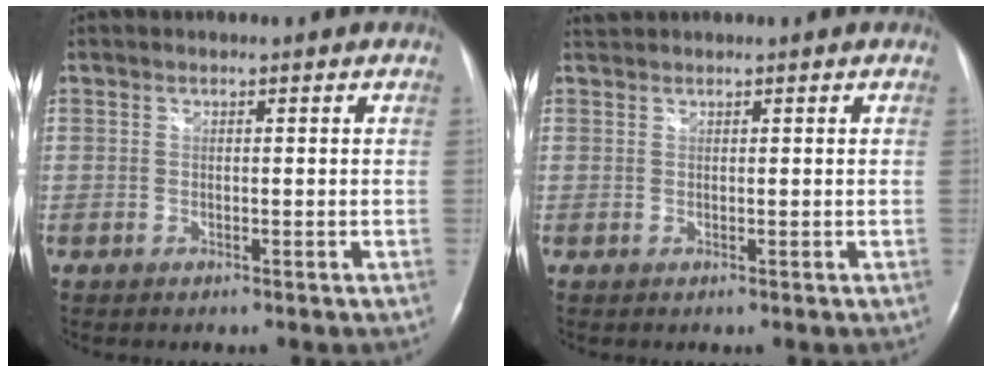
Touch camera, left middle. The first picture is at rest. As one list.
[{"total": 0.9, "force": [0.9, -0.1, -0.1], "torque": [-0.006, 0.015, 0.024]}]